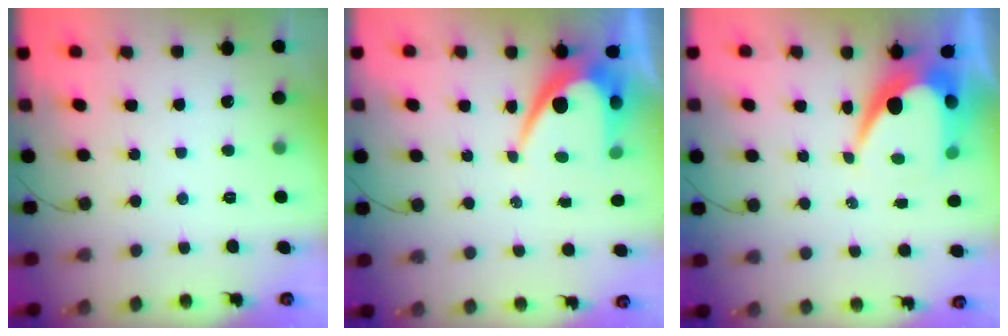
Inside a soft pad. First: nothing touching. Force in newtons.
{"total": 8.1, "press": 8.1, "slide": 0.6}
{"total": 9.5, "press": 9.5, "slide": 0.6}